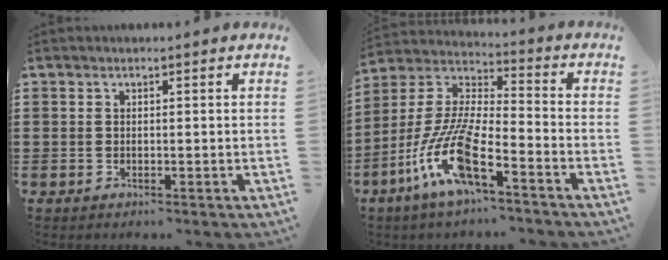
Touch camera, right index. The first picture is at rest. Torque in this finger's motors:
{"motor_torque": [2.14, 0.00, 1.05, 0.21]}